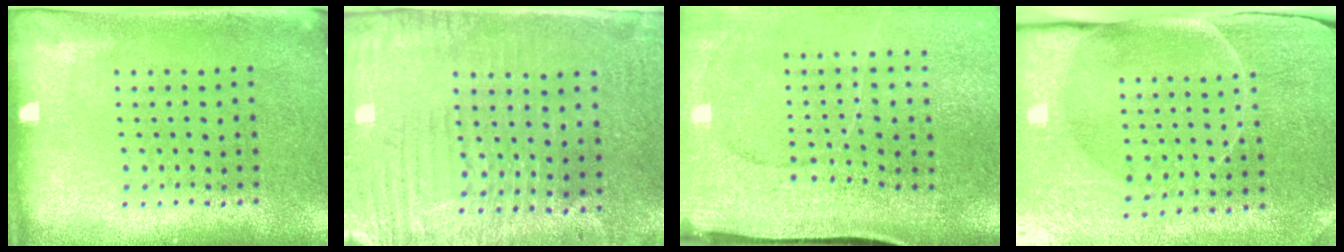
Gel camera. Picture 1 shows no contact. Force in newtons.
{"total": 3.1, "press": 2.8, "slide": 1.4}
{"total": 4.0, "press": 3.3, "slide": 2.3}
{"total": 3.6, "press": 3.6, "slide": 0.6}